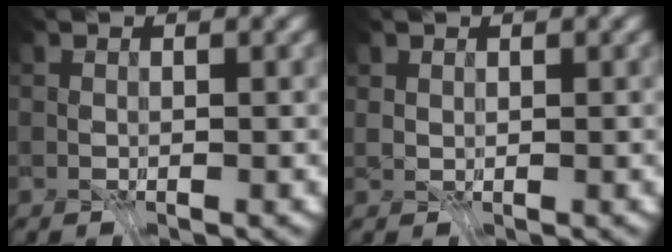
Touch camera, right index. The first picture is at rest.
{"total": 0.7, "force": [0.6, 0.2, -0.1], "torque": [-0.010, -0.005, 0.019]}